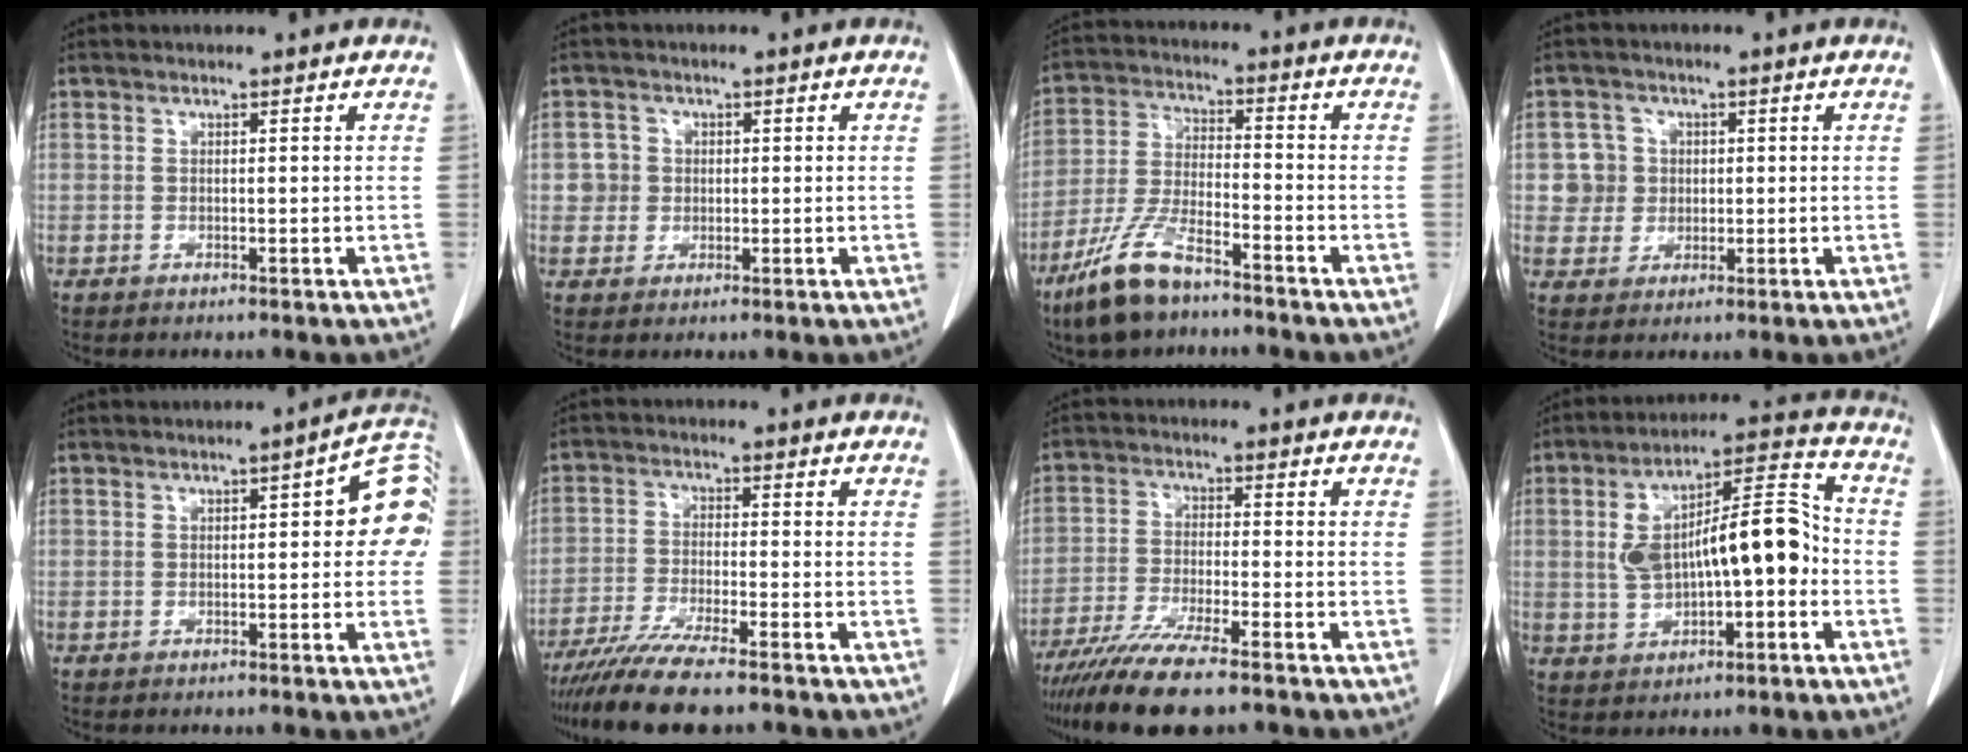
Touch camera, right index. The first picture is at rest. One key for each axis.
{"total": 3.1, "fx": 0.3, "fy": 3.0, "fz": 0.1, "tx": 0.011, "ty": 0.007, "tz": 0.004}
{"total": 10.5, "fx": -7.4, "fy": 2.8, "fz": 6.8, "tx": -0.152, "ty": -0.016, "tz": -0.143}
{"total": 4.6, "fx": 0.6, "fy": 4.6, "fz": 0.1, "tx": 0.010, "ty": 0.013, "tz": 0.014}
{"total": 7.3, "fx": 0.8, "fy": 2.3, "fz": 6.9, "tx": -0.069, "ty": 0.028, "tz": 0.001}
{"total": 11.1, "fx": -9.1, "fy": 0.6, "fz": 6.2, "tx": -0.101, "ty": -0.028, "tz": -0.152}
{"total": 12.1, "fx": -9.5, "fy": 1.1, "fz": 7.4, "tx": -0.126, "ty": -0.029, "tz": -0.160}
{"total": 14.7, "fx": -0.7, "fy": 4.9, "fz": 13.8, "tx": -0.239, "ty": 0.040, "tz": -0.003}